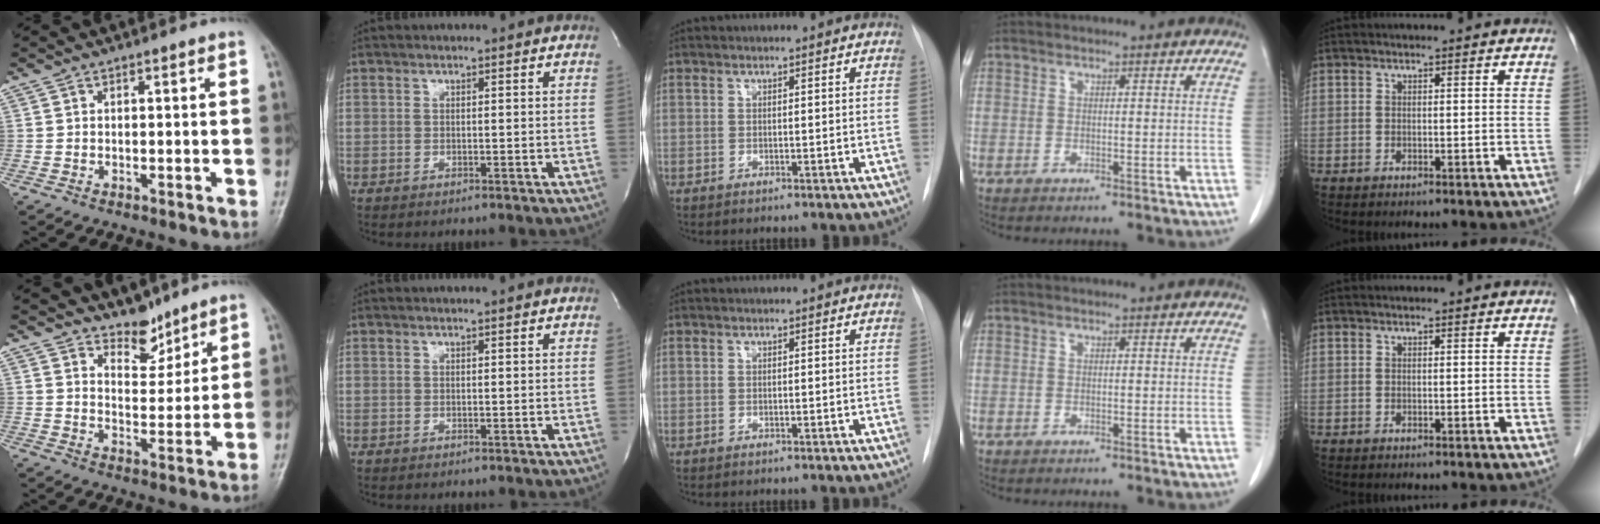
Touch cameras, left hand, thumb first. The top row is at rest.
{"thumb": {"total": 6.2, "force": [5.3, 2.8, 1.5], "torque": [0.003, -0.047, 0.095]}, "index": {"total": 0.9, "force": [0.9, -0.2, 0.4], "torque": [-0.008, 0.001, 0.014]}}